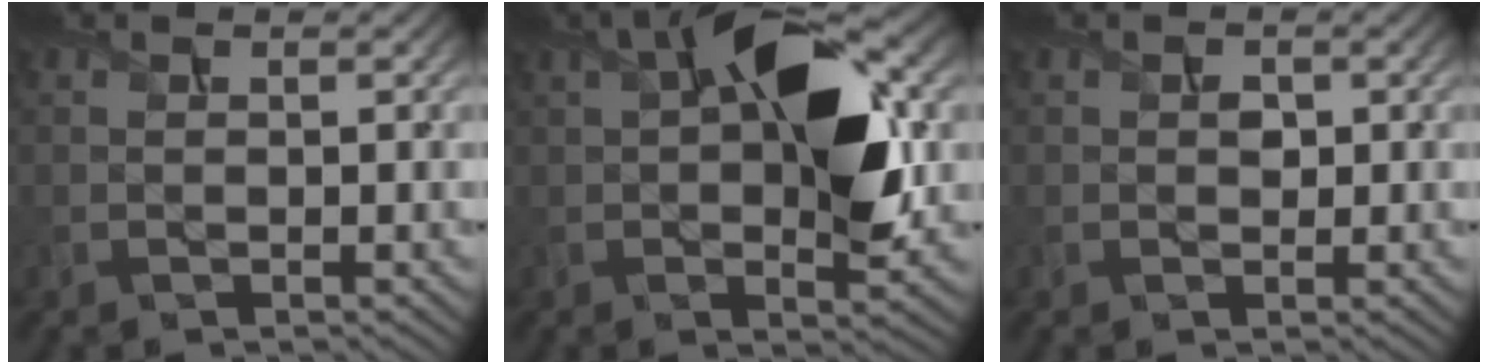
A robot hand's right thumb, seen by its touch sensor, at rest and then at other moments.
{"total": 12.9, "force": [2.4, 5.7, 11.3], "torque": [-0.178, 0.009, 0.034]}
{"total": 1.2, "force": [0.1, 0.9, 0.7], "torque": [-0.013, -0.005, 0.002]}